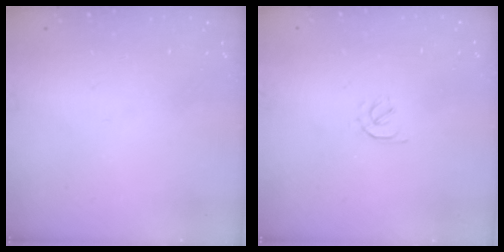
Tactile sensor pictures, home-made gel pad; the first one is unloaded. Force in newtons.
{"total": 1.7, "press": 1.6, "slide": 0.5}